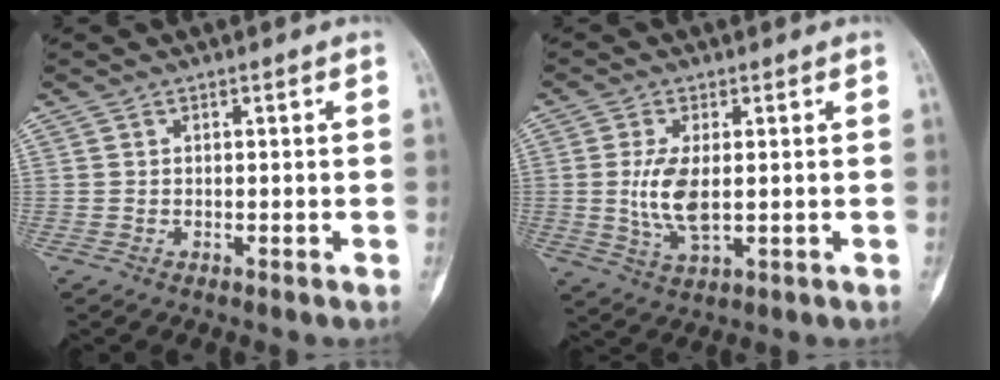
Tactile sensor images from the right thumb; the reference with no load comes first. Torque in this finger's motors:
{"motor_torque": [1.14, 0.93, 0.45, -0.60, 0.23]}